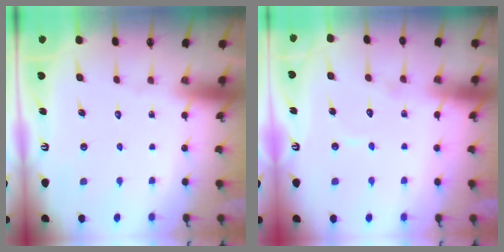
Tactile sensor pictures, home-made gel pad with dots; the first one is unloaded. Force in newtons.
{"total": 6.1, "press": 6.1, "slide": 0.4}